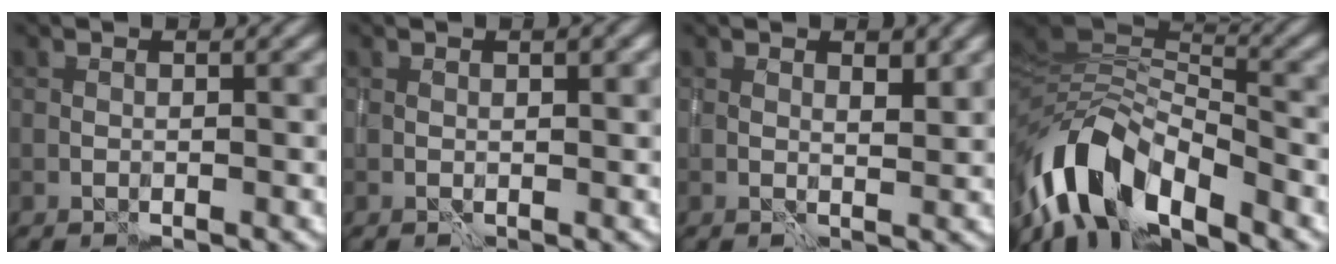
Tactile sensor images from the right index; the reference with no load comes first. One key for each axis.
{"total": 0.7, "fx": 0.3, "fy": 0.4, "fz": 0.5, "tx": -0.005, "ty": -0.003, "tz": 0.005}
{"total": 1.7, "fx": 1.0, "fy": 0.7, "fz": 1.2, "tx": -0.013, "ty": -0.004, "tz": 0.015}
{"total": 9.1, "fx": -5.6, "fy": 4.1, "fz": 5.8, "tx": -0.095, "ty": -0.001, "tz": -0.106}